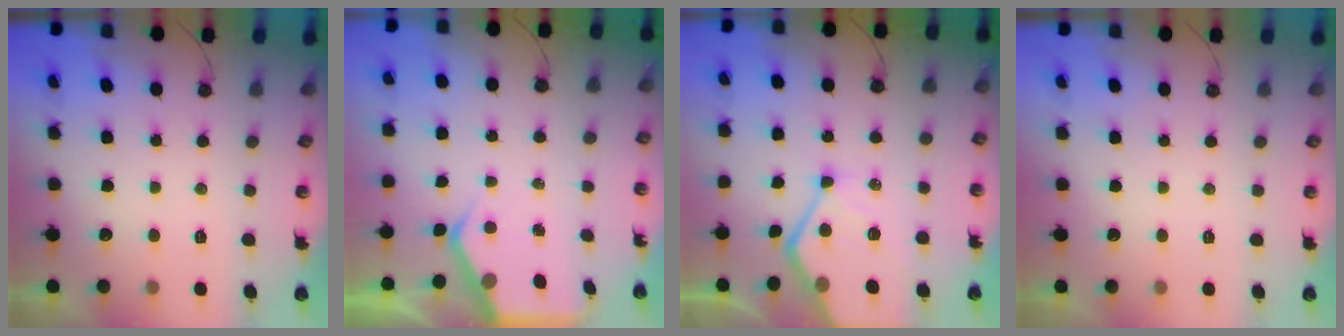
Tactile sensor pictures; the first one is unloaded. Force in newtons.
{"total": 4.4, "press": 4.4, "slide": 0.4}
{"total": 13.6, "press": 13.5, "slide": 1.2}
{"total": 0.0}